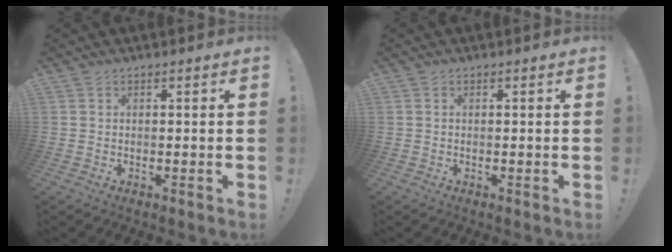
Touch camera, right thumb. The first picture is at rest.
{"total": 0.0}